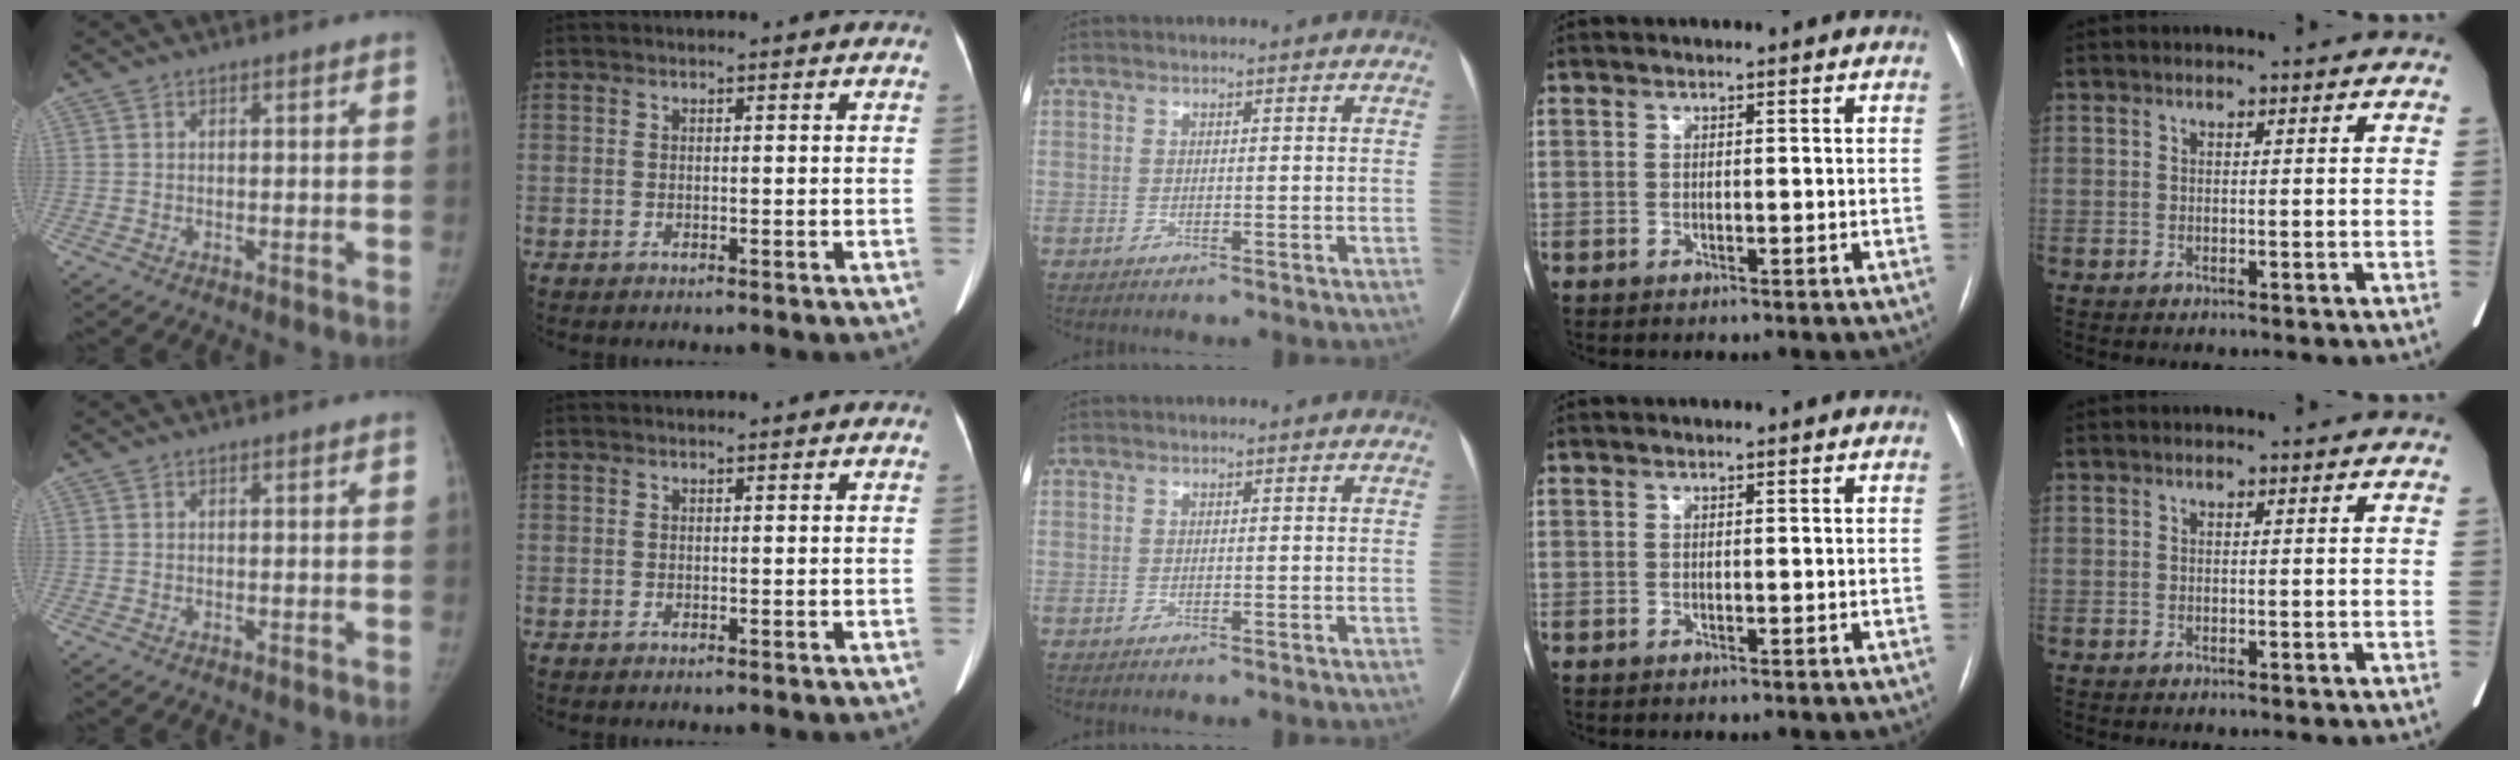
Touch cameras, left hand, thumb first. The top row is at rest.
{}